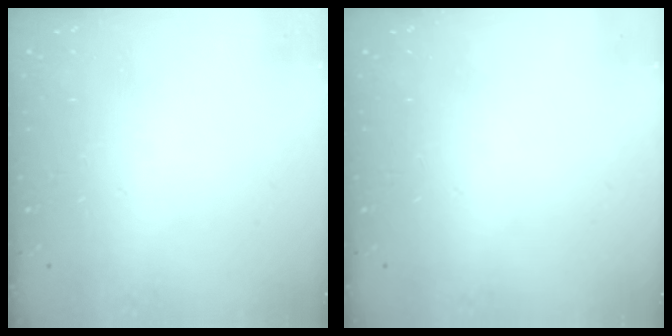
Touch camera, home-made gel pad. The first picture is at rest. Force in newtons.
{"total": 0.0}